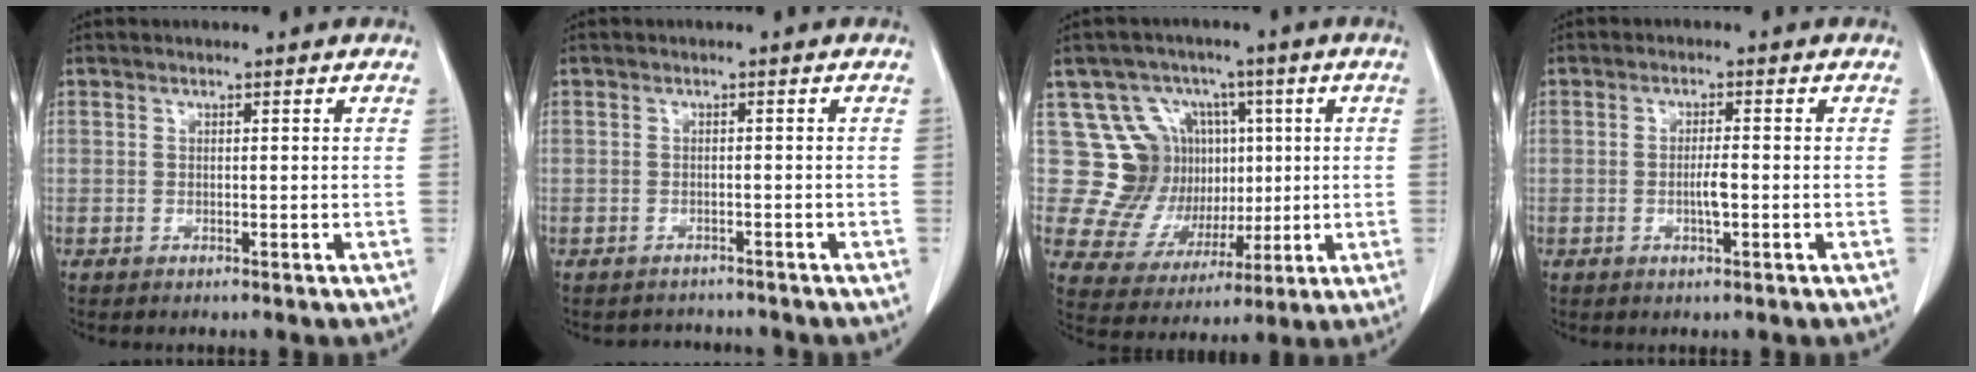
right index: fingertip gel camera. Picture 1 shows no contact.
{"total": 2.7, "force": [-2.4, 1.1, -0.4], "torque": [0.005, 0.002, -0.034]}
{"total": 11.9, "force": [2.9, 11.1, 3.4], "torque": [-0.049, 0.047, 0.068]}
{"total": 2.7, "force": [-0.5, 0.4, 2.6], "torque": [-0.051, -0.001, -0.008]}